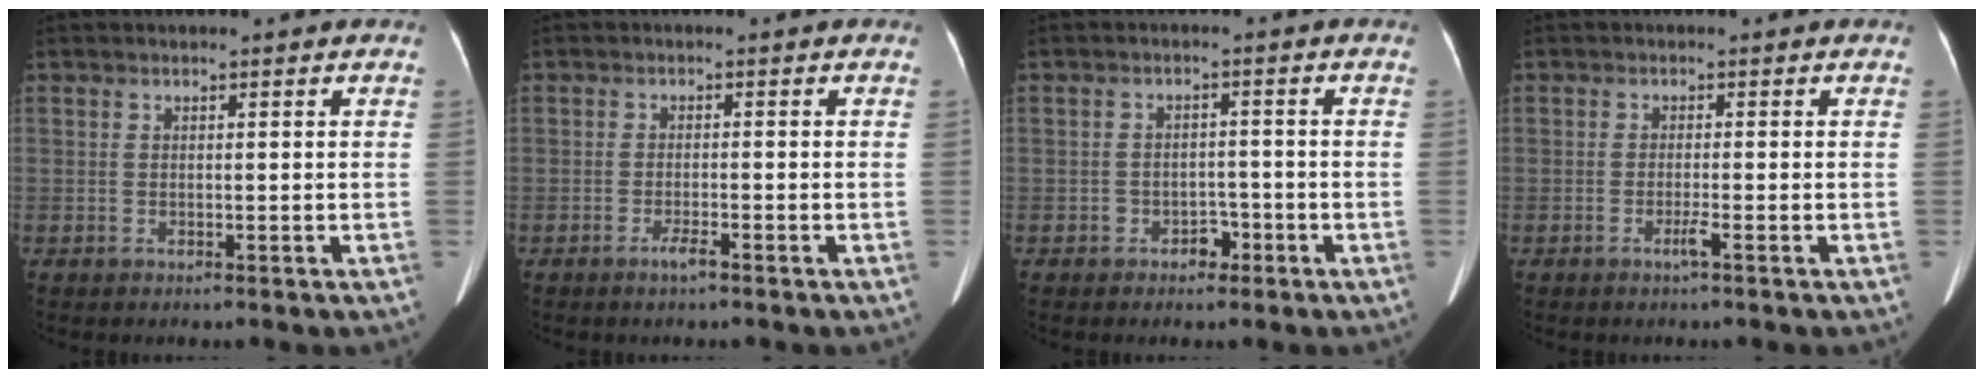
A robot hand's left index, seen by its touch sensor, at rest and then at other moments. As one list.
[{"total": 1.8, "force": [-1.3, 0.0, 1.2], "torque": [-0.028, -0.003, -0.023]}, {"total": 2.7, "force": [-1.6, 1.8, 1.1], "torque": [-0.013, 0.009, -0.020]}, {"total": 1.4, "force": [-0.9, -0.3, 1.1], "torque": [-0.025, -0.002, -0.016]}]